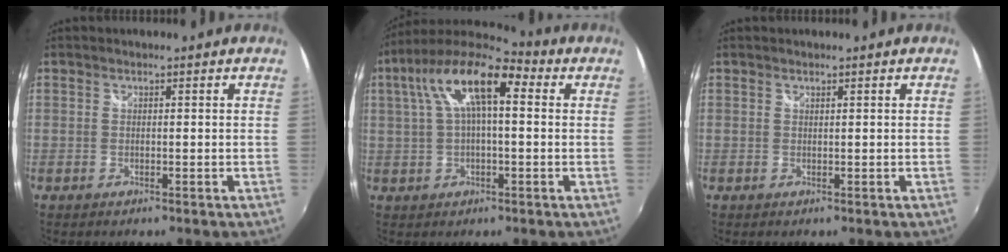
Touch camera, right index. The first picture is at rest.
{"total": 14.0, "force": [3.6, 5.1, 12.5], "torque": [-0.229, 0.032, 0.051]}
{"total": 0.0}